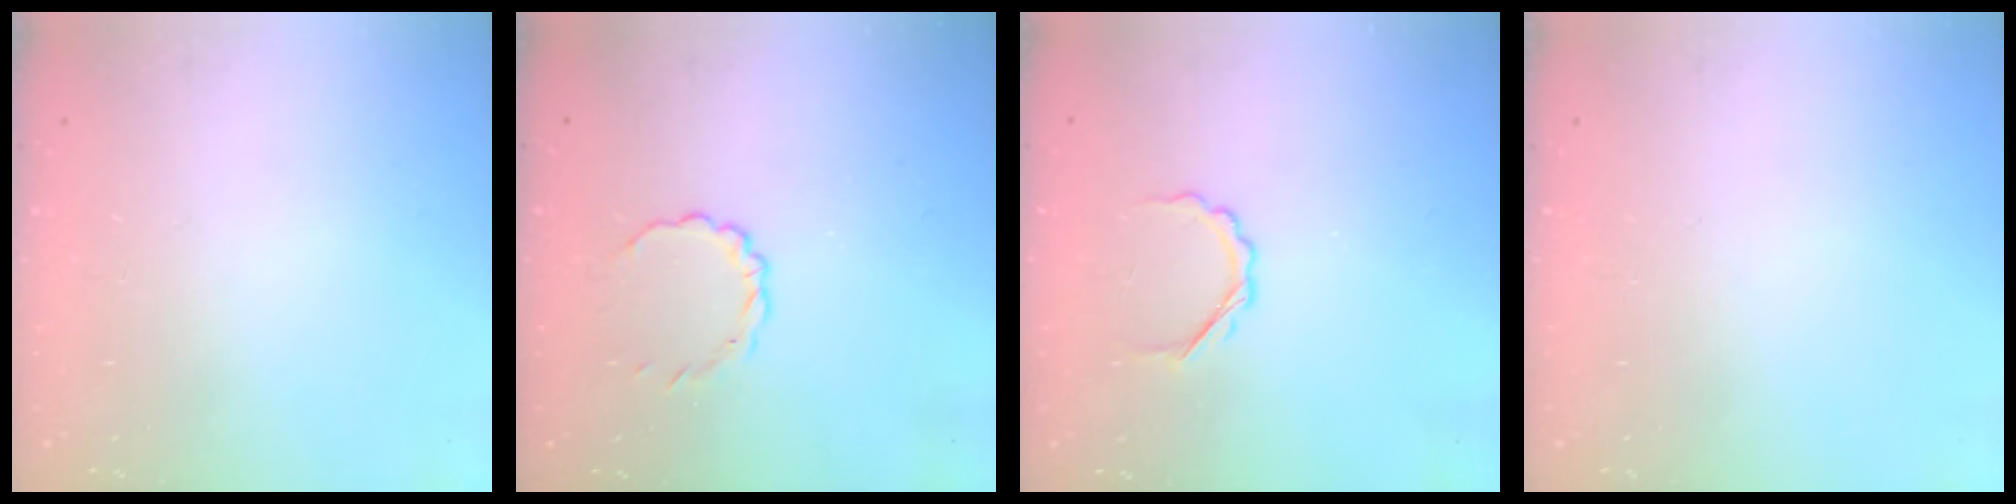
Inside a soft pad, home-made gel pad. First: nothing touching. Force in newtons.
{"total": 2.8, "press": 2.6, "slide": 1.1}
{"total": 3.1, "press": 3.0, "slide": 0.7}
{"total": 0.0}